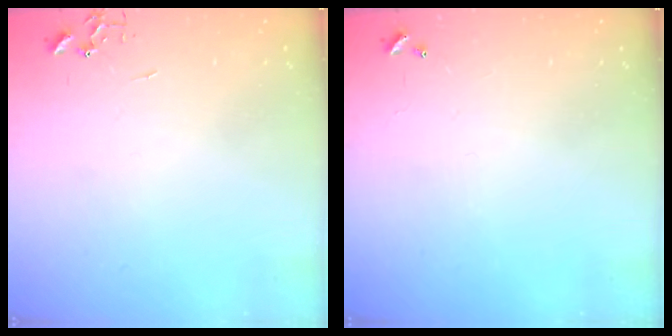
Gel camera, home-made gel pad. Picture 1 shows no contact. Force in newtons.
{"total": 0.0}